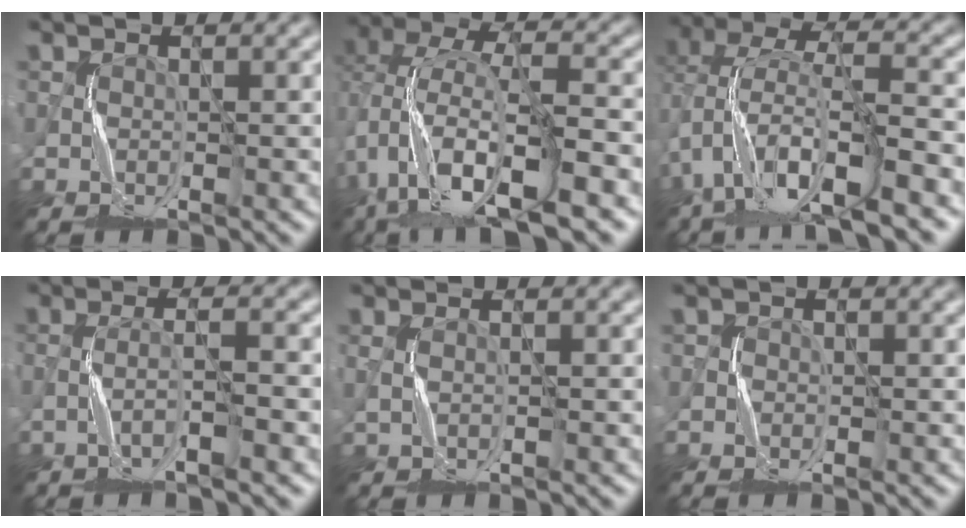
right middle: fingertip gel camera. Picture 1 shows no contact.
{"total": 11.1, "force": [-5.2, 4.4, 8.8], "torque": [-0.163, 0.010, -0.094]}
{"total": 10.5, "force": [-5.0, 3.8, 8.4], "torque": [-0.155, 0.014, -0.097]}
{"total": 2.5, "force": [-1.4, 0.2, 2.0], "torque": [-0.031, 0.014, -0.036]}
{"total": 0.0}
{"total": 1.4, "force": [-0.6, 1.3, 0.1], "torque": [0.002, 0.001, -0.012]}